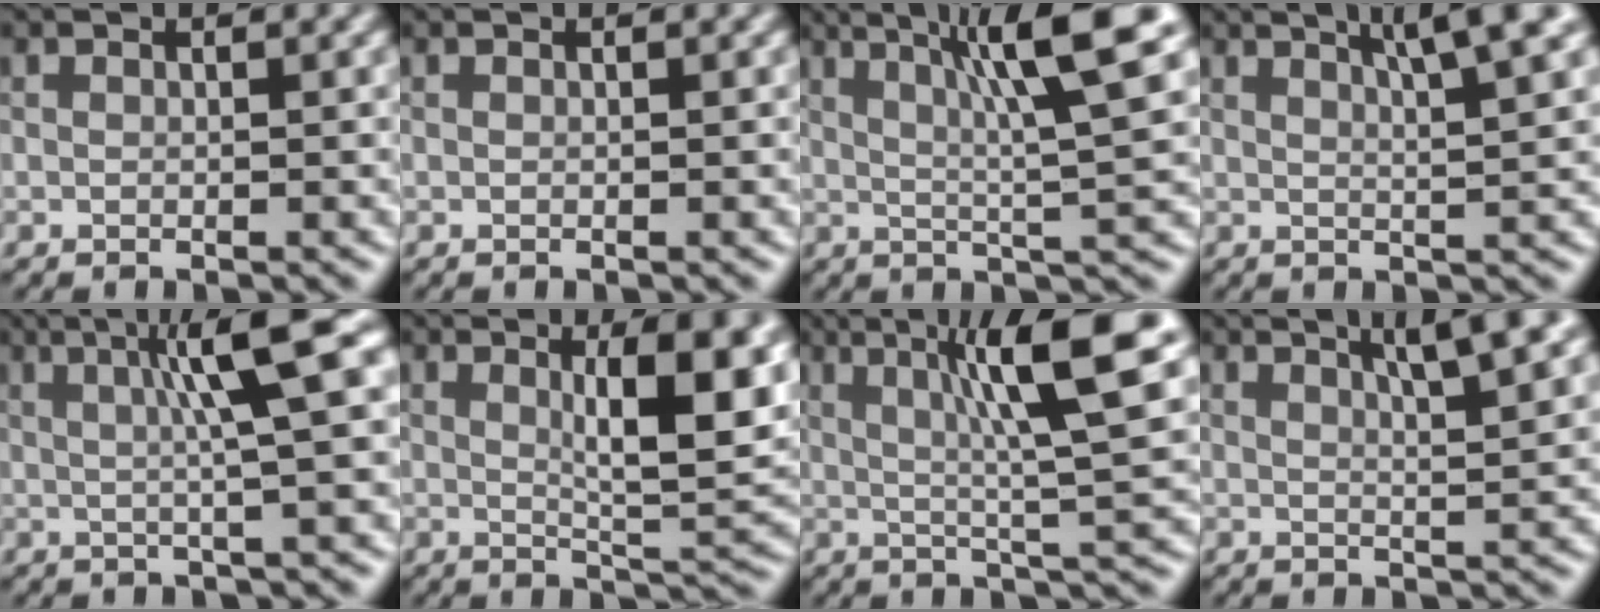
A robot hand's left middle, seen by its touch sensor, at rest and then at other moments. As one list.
[{"total": 0.0}, {"total": 9.4, "force": [3.6, 1.3, 8.6], "torque": [-0.118, 0.017, 0.057]}, {"total": 5.0, "force": [3.0, 0.7, 4.0], "torque": [-0.050, 0.012, 0.041]}, {"total": 6.3, "force": [1.3, 0.7, 6.1], "torque": [-0.088, 0.018, 0.019]}, {"total": 8.0, "force": [2.1, 2.0, 7.5], "torque": [-0.100, -0.006, 0.037]}, {"total": 10.2, "force": [3.1, 1.5, 9.6], "torque": [-0.134, 0.012, 0.046]}, {"total": 4.7, "force": [2.8, 0.7, 3.7], "torque": [-0.045, 0.009, 0.042]}]